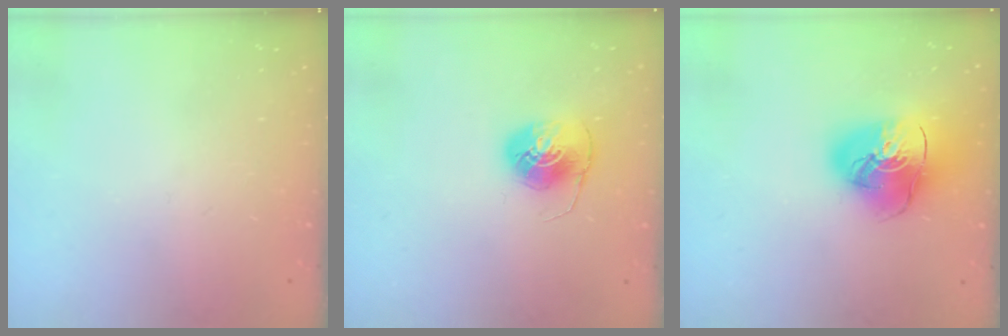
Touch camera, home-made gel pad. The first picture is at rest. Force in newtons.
{"total": 7.9, "press": 7.9, "slide": 0.3}
{"total": 17.2, "press": 17.1, "slide": 2.0}